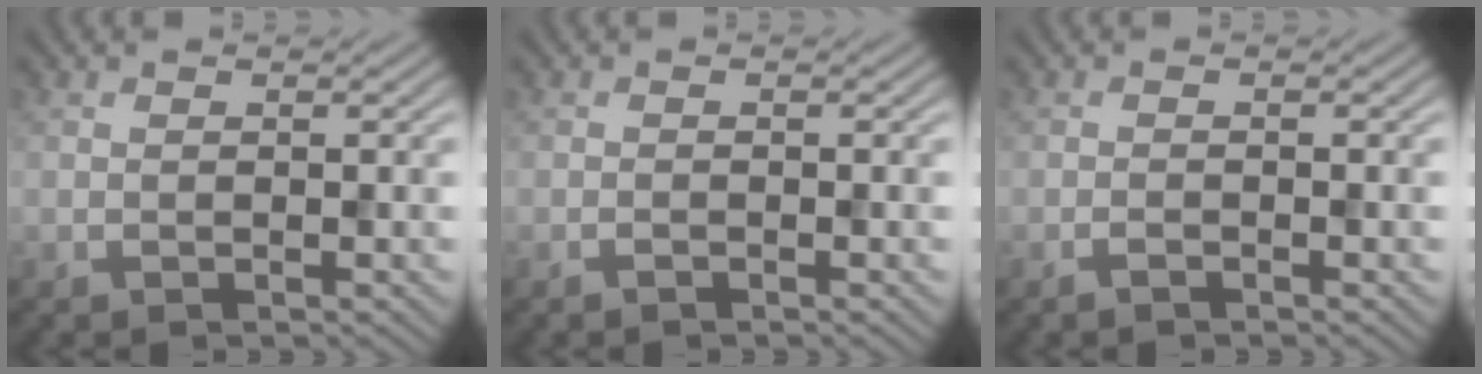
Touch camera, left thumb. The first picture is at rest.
{"total": 0.7, "force": [-0.5, 0.1, 0.4], "torque": [-0.005, 0.000, -0.010]}
{"total": 1.0, "force": [-0.8, 0.2, 0.5], "torque": [-0.010, 0.000, -0.015]}